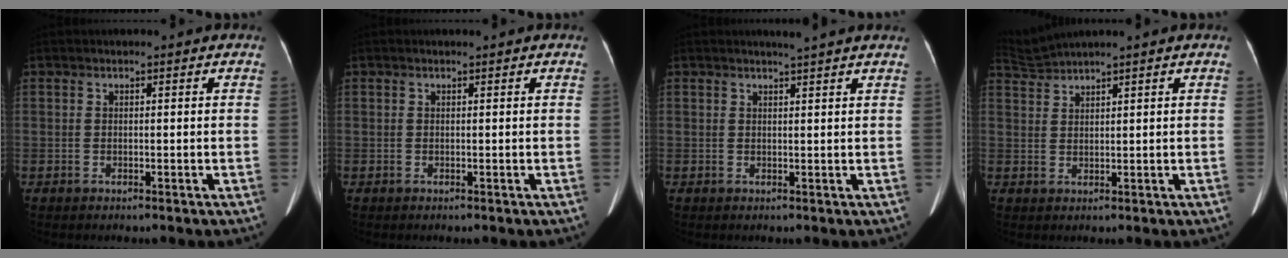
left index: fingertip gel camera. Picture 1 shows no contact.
{"total": 0.0}
{"total": 3.7, "force": [3.2, -0.6, 1.6], "torque": [-0.022, 0.007, 0.037]}
{"total": 3.1, "force": [2.8, -1.3, -0.2], "torque": [-0.008, 0.008, 0.068]}